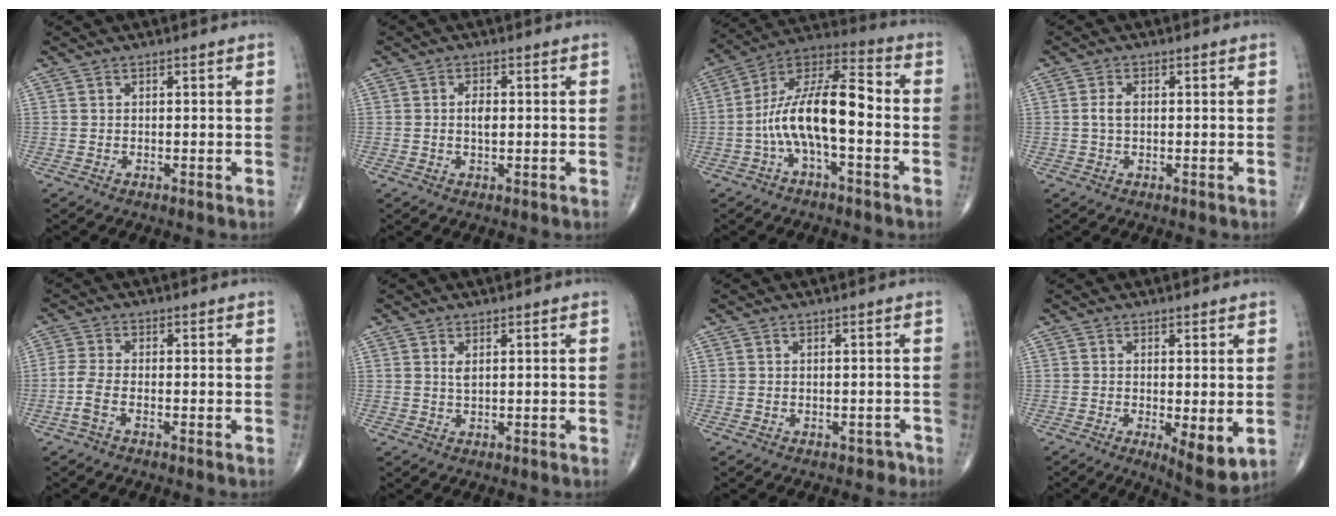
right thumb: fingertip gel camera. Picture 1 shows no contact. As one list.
[{"total": 2.5, "force": [0.0, 1.2, 2.2], "torque": [-0.035, 0.002, 0.000]}, {"total": 15.4, "force": [-2.7, 5.8, 14.0], "torque": [-0.256, 0.052, -0.057]}, {"total": 2.3, "force": [0.1, 1.3, 1.8], "torque": [-0.042, 0.005, -0.001]}, {"total": 3.6, "force": [-1.6, 1.2, 3.0], "torque": [-0.082, 0.005, -0.038]}, {"total": 1.4, "force": [0.5, 0.5, 1.1], "torque": [-0.022, -0.003, 0.012]}, {"total": 1.5, "force": [-0.9, 1.2, 0.2], "torque": [0.004, 0.019, -0.009]}, {"total": 6.5, "force": [-1.1, 2.0, 6.1], "torque": [-0.090, -0.022, -0.014]}]